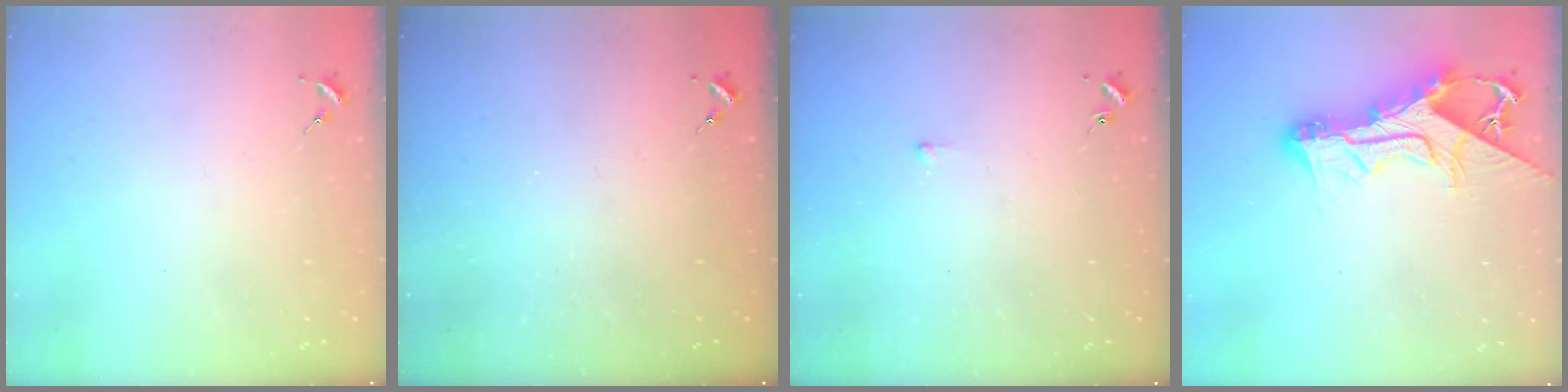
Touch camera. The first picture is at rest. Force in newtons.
{"total": 0.0}
{"total": 1.6, "press": 1.6, "slide": 0.2}
{"total": 15.5, "press": 15.4, "slide": 1.6}